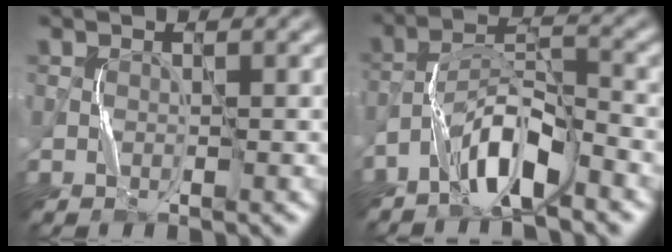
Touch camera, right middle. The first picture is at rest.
{"total": 5.6, "force": [-3.9, 1.4, 3.8], "torque": [-0.071, 0.009, -0.077]}